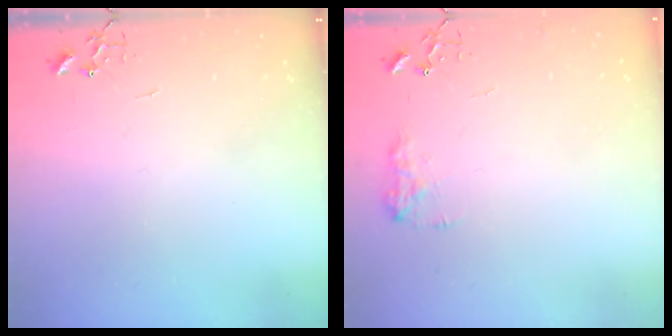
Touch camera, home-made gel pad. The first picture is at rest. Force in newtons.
{"total": 7.9, "press": 7.9, "slide": 0.4}